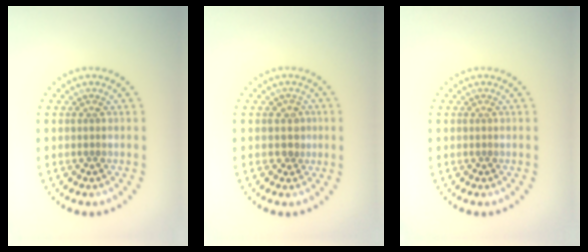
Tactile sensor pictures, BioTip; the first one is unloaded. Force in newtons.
{"total": 1.5, "press": 1.2, "slide": 0.9}
{"total": 0.0}